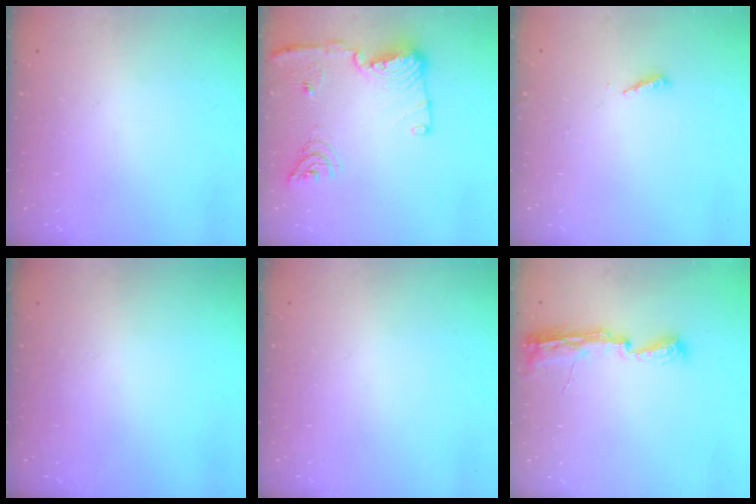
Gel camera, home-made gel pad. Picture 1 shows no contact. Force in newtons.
{"total": 15.2, "press": 14.8, "slide": 3.3}
{"total": 2.0, "press": 2.0, "slide": 0.2}
{"total": 0.0}
{"total": 0.0}
{"total": 8.9, "press": 8.5, "slide": 2.3}